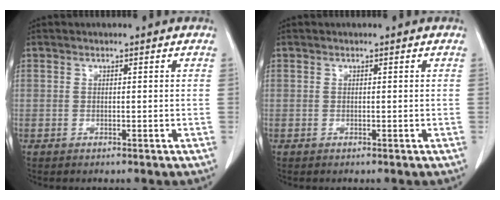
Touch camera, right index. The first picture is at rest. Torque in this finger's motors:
{"motor_torque": [0.00, 0.00, 0.08, -0.01]}